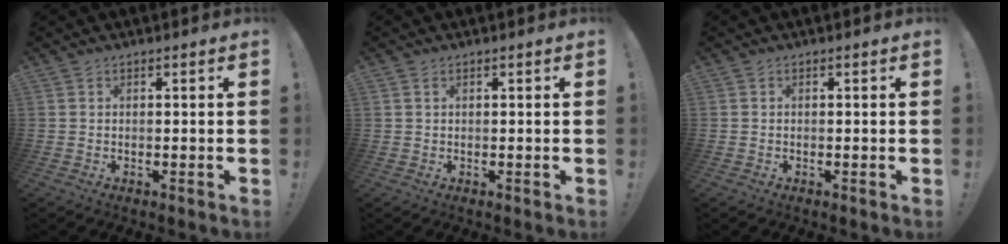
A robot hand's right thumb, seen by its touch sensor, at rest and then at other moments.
{"total": 0.9, "force": [0.6, 0.5, 0.6], "torque": [-0.017, 0.004, 0.012]}
{"total": 0.0}